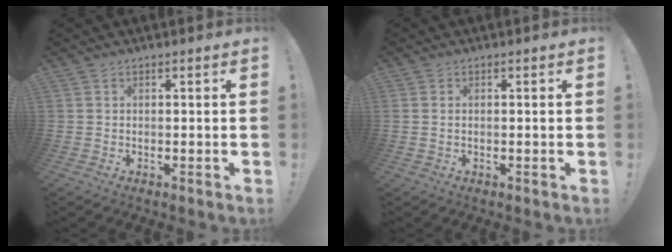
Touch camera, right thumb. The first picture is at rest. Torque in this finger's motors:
{"motor_torque": [2.04, 2.97, 1.52, 0.07, 0.76]}